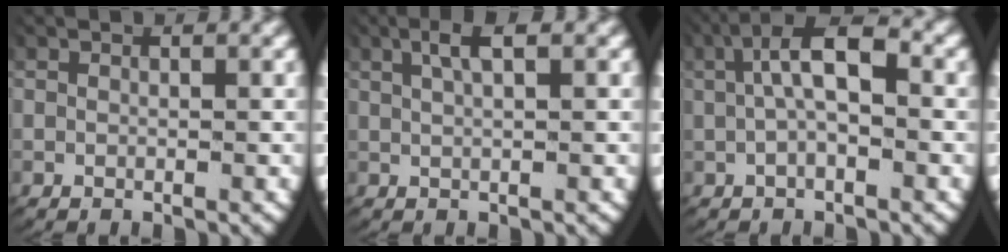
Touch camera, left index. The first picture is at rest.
{"total": 3.1, "force": [1.8, 0.8, 2.4], "torque": [-0.041, 0.013, 0.027]}
{"total": 5.1, "force": [0.4, 2.3, 4.6], "torque": [-0.075, 0.008, 0.005]}